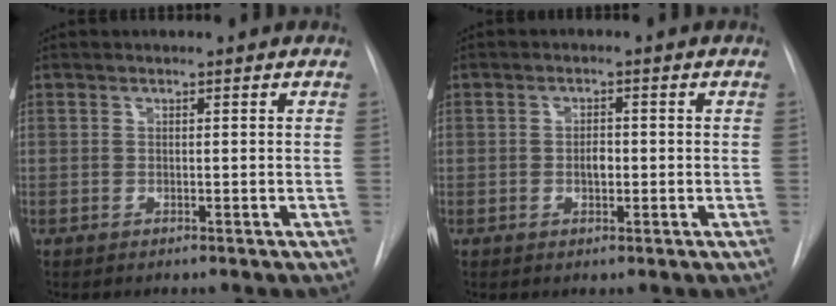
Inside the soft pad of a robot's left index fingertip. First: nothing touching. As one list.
[{"total": 2.3, "force": [-1.2, 1.0, 1.7], "torque": [-0.027, -0.003, -0.016]}]